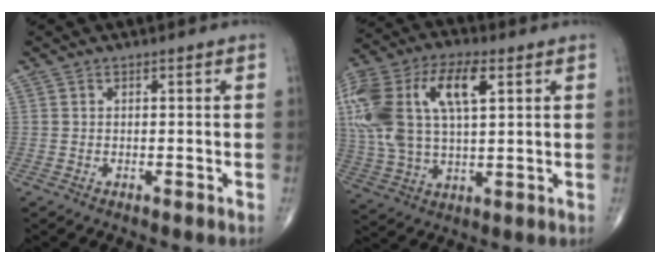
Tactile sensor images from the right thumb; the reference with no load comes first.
{"total": 24.0, "force": [6.8, 12.1, 19.6], "torque": [-0.451, 0.027, 0.125]}